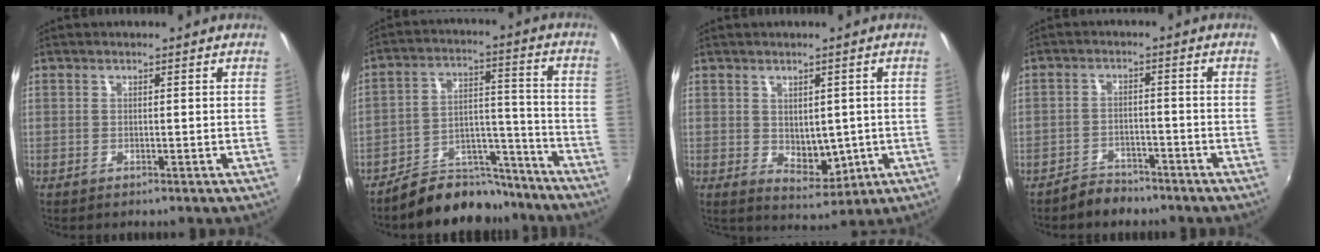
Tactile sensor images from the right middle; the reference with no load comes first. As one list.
[{"total": 13.5, "force": [-12.0, 5.3, 3.2], "torque": [-0.052, 0.049, -0.173]}, {"total": 5.3, "force": [0.0, 3.8, 3.7], "torque": [-0.057, -0.008, 0.014]}, {"total": 4.6, "force": [-4.0, 2.1, 0.7], "torque": [-0.028, 0.011, -0.063]}]